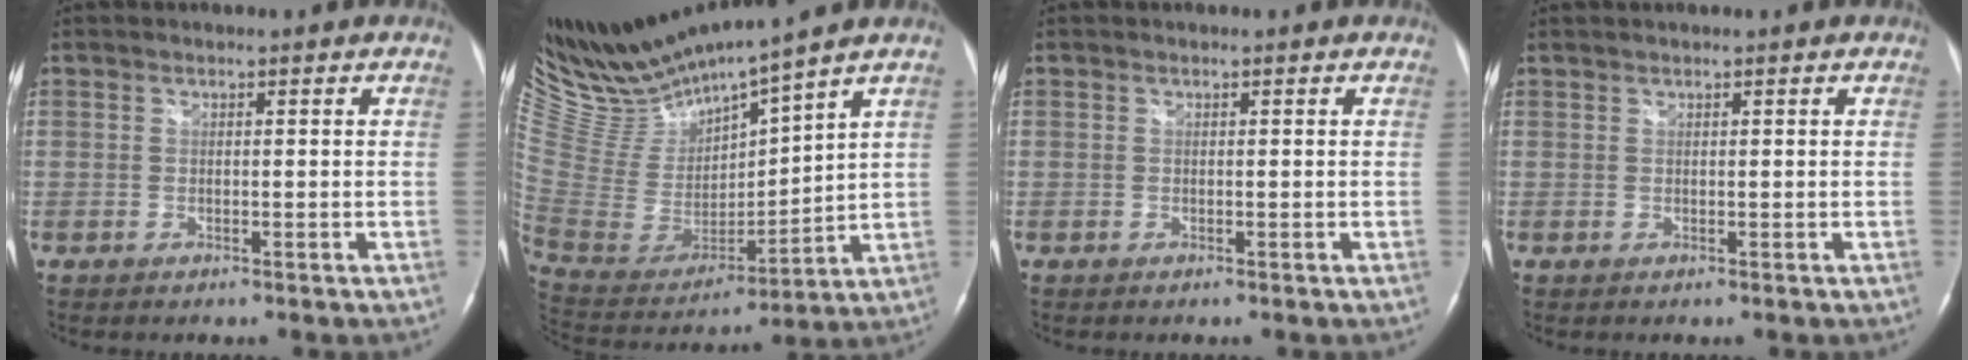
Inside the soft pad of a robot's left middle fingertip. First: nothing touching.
{"total": 14.4, "force": [13.7, -0.7, 4.6], "torque": [-0.108, -0.023, 0.286]}
{"total": 0.0}
{"total": 0.6, "force": [0.5, -0.1, 0.2], "torque": [-0.006, 0.008, 0.016]}